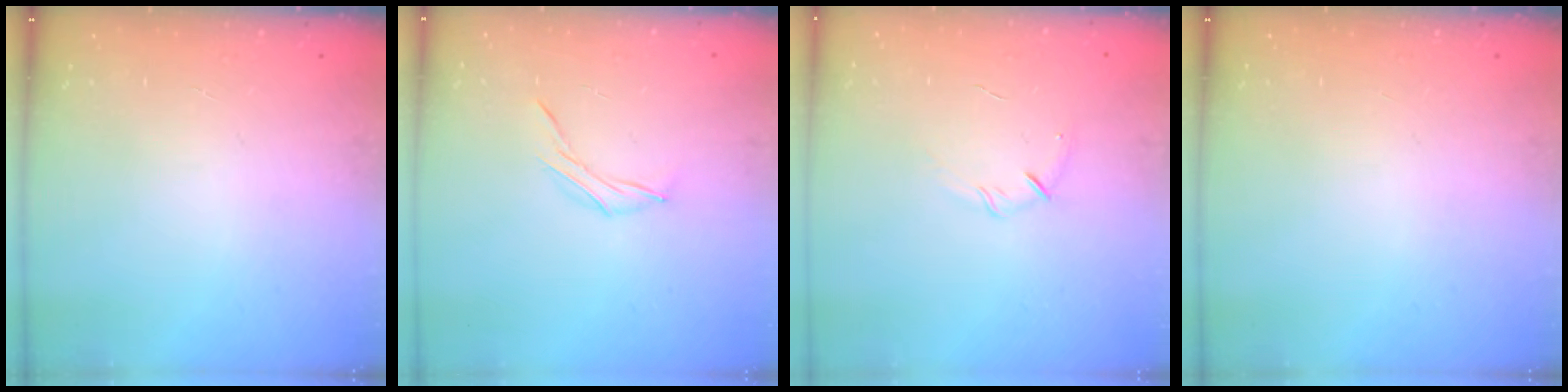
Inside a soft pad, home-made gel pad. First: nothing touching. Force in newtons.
{"total": 5.5, "press": 5.4, "slide": 1.2}
{"total": 4.7, "press": 4.5, "slide": 1.4}
{"total": 0.0}